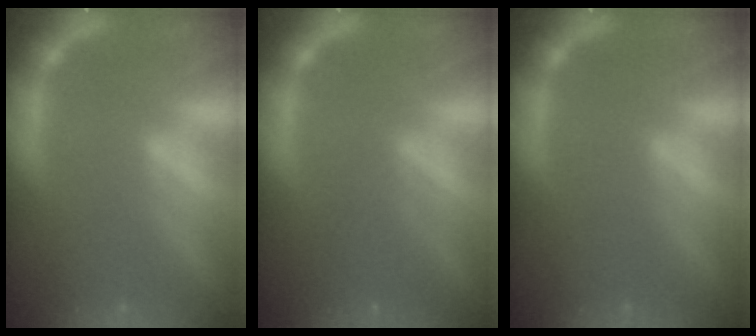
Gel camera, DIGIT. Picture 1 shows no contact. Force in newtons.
{"total": 2.5}
{"total": 0.0}